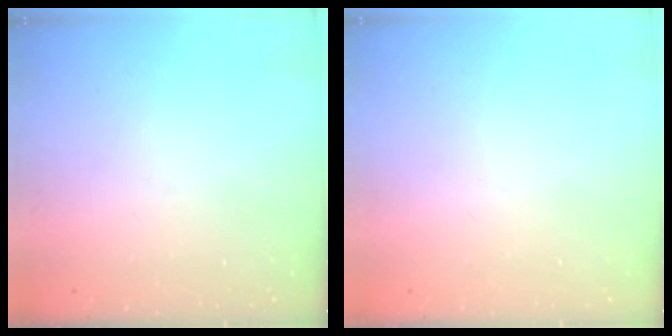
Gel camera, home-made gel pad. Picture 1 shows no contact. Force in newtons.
{"total": 1.5, "press": 1.5, "slide": 0.1}